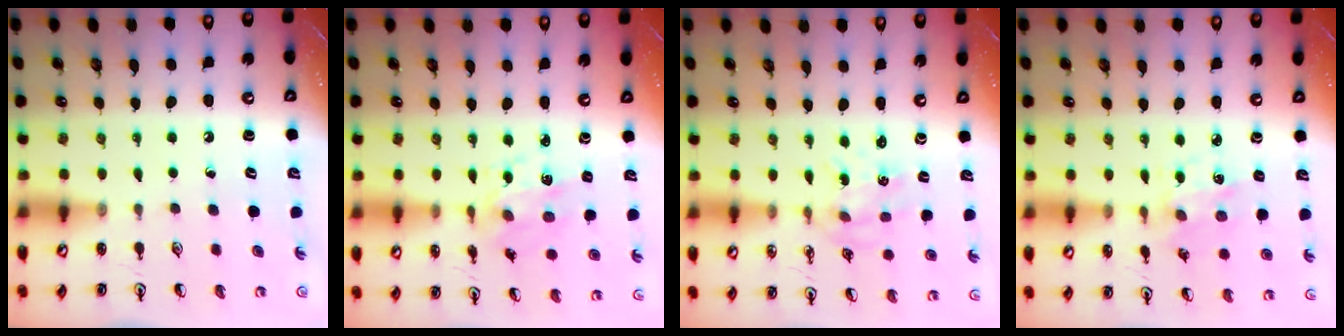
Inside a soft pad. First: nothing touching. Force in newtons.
{"total": 6.3, "press": 6.3, "slide": 0.3}
{"total": 1.1, "press": 1.1, "slide": 0.1}
{"total": 2.7, "press": 2.6, "slide": 0.8}